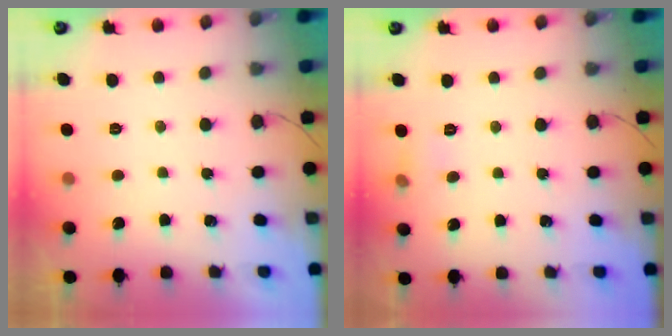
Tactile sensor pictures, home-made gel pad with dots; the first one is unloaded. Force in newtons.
{"total": 4.4, "press": 4.2, "slide": 1.3}